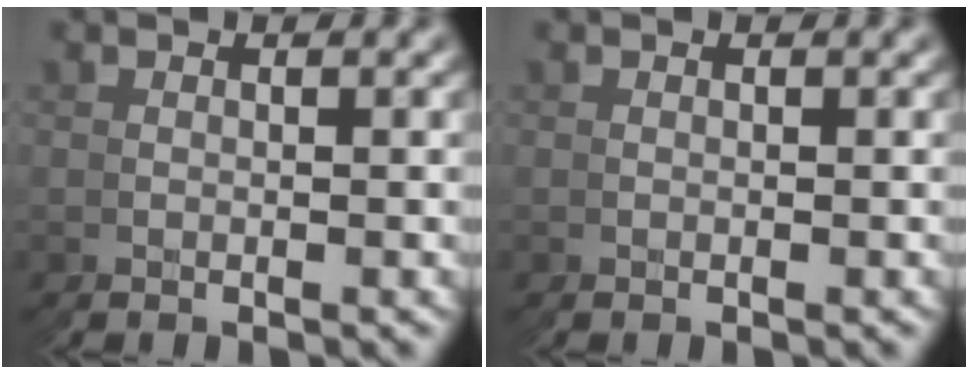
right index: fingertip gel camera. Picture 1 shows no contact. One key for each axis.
{"total": 0.0}